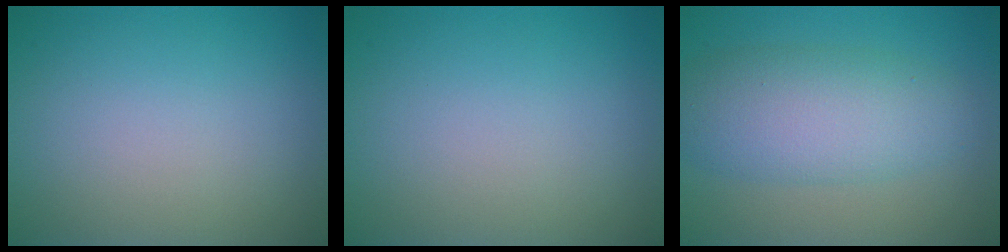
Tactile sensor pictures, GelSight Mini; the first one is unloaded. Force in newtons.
{"total": 0.0}
{"total": 6.2, "press": 6.2, "slide": 0.1}